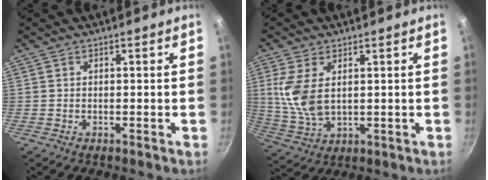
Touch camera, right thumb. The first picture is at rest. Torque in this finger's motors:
{"motor_torque": [-0.27, 0.66, 1.13, 0.38, 0.20]}